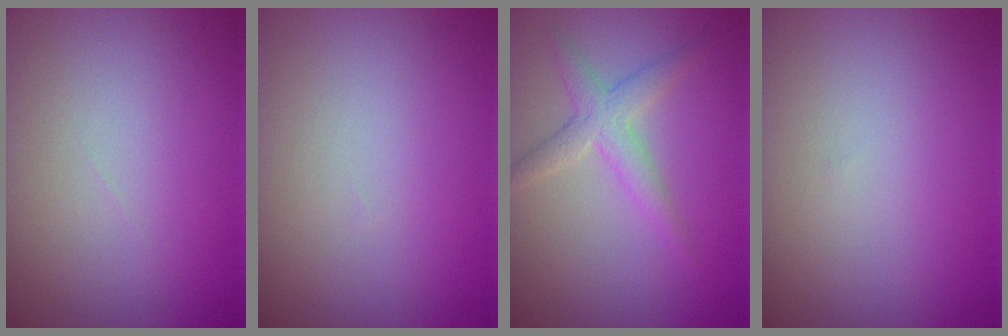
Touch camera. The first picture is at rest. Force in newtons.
{"total": 0.0}
{"total": 2.7, "press": 2.7, "slide": 0.1}
{"total": 0.0}